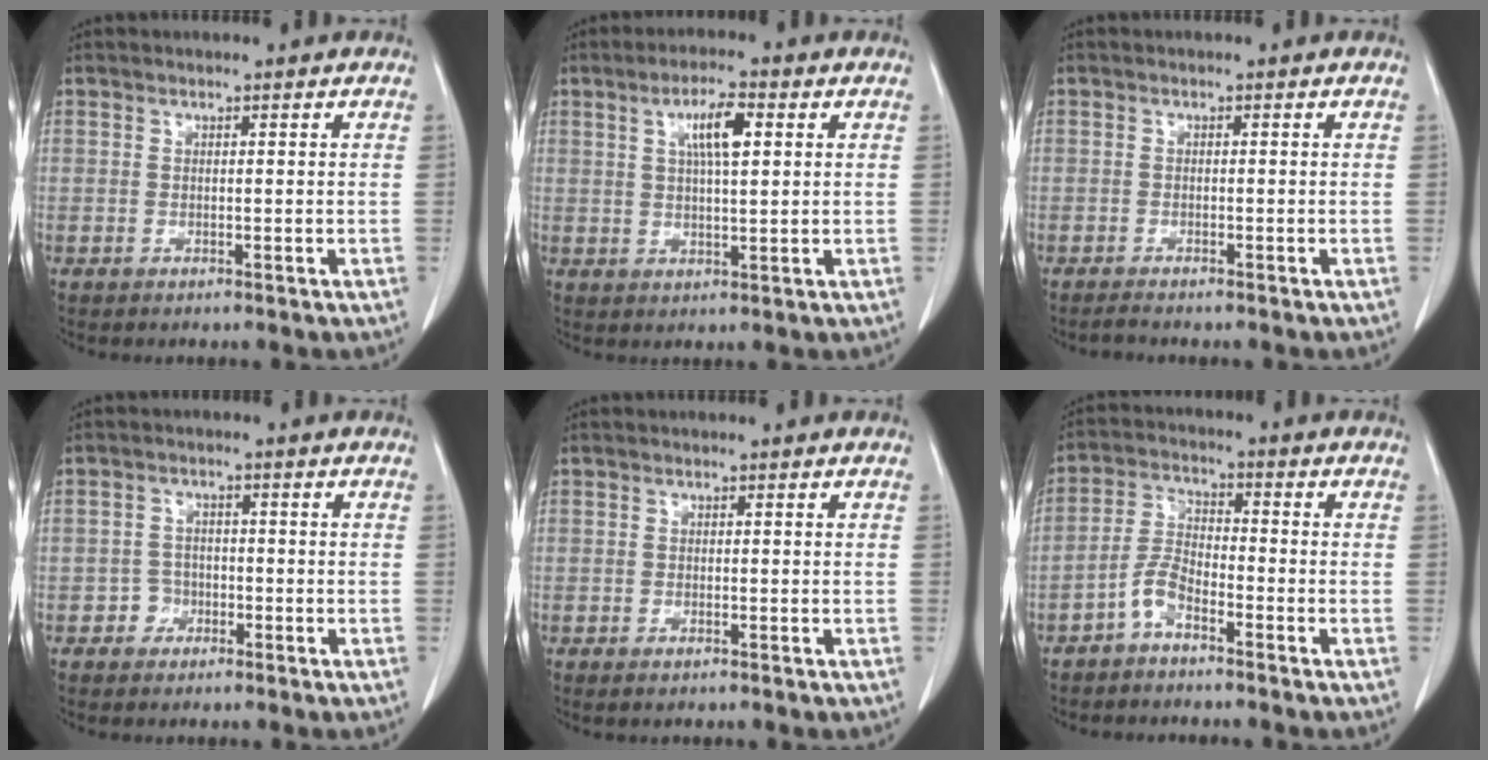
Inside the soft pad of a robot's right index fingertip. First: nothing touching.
{"total": 6.0, "force": [2.0, 1.1, 5.5], "torque": [-0.099, 0.006, 0.035]}
{"total": 1.7, "force": [-1.6, 0.0, 0.7], "torque": [-0.016, -0.003, -0.024]}
{"total": 2.4, "force": [-1.1, 2.1, 0.1], "torque": [0.004, 0.012, -0.022]}
{"total": 0.6, "force": [-0.4, 0.1, 0.5], "torque": [-0.012, -0.002, -0.002]}
{"total": 4.3, "force": [-3.1, 1.2, 2.8], "torque": [-0.064, 0.007, -0.063]}